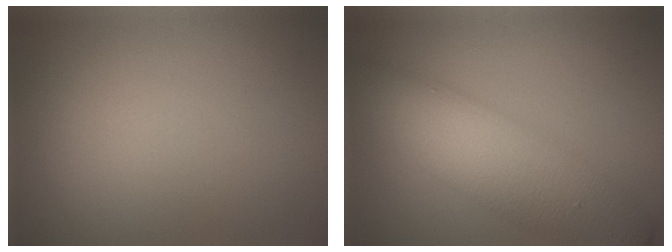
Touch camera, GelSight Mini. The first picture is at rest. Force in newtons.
{"total": 8.2, "press": 8.2, "slide": 0.2}